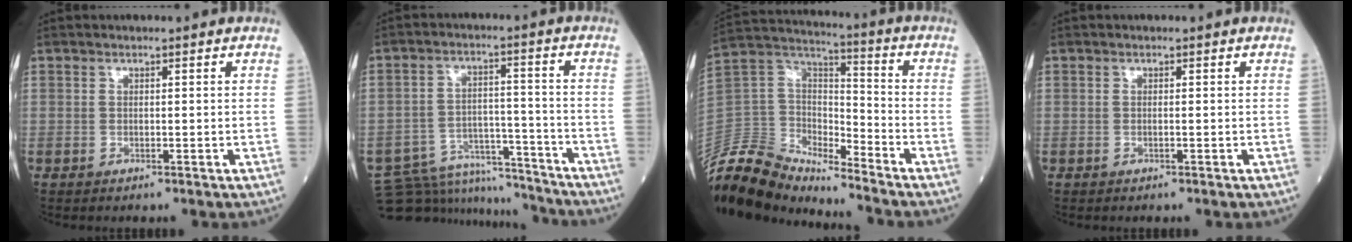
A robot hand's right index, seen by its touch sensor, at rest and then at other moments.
{"total": 13.8, "force": [-13.4, 3.1, 0.8], "torque": [-0.011, 0.037, -0.205]}
{"total": 14.7, "force": [-14.1, 3.4, 2.6], "torque": [-0.057, 0.059, -0.268]}
{"total": 0.0}